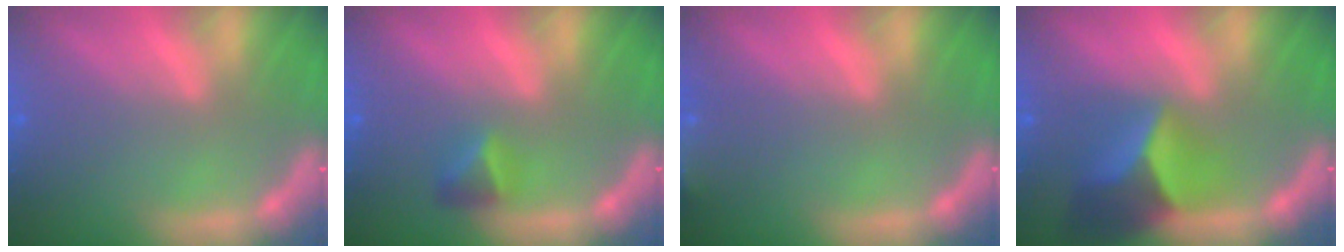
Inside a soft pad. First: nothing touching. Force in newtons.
{"total": 1.9}
{"total": 3.0}
{"total": 6.4}